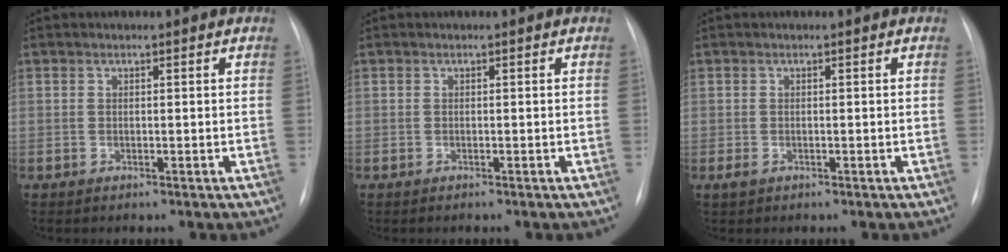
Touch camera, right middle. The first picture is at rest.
{"total": 0.0}
{"total": 0.9, "force": [-0.4, 0.6, 0.6], "torque": [-0.011, -0.001, -0.002]}